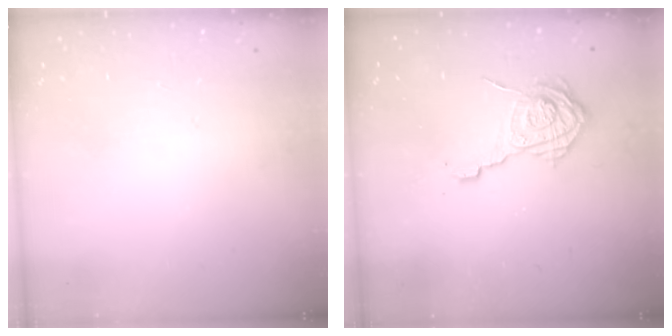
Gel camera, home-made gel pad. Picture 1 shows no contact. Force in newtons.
{"total": 12.8, "press": 12.8, "slide": 0.9}